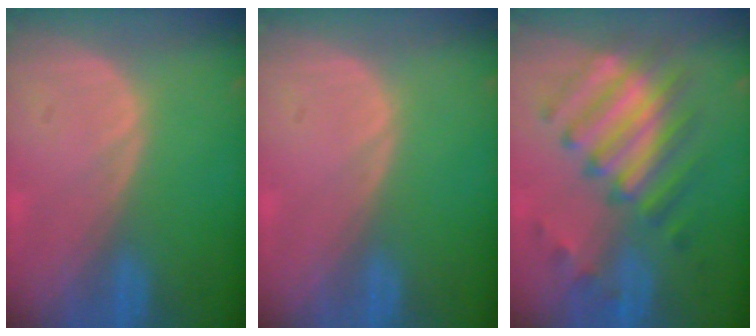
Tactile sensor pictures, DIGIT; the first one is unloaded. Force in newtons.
{"total": 0.0}
{"total": 8.9, "press": 8.8, "slide": 1.0}